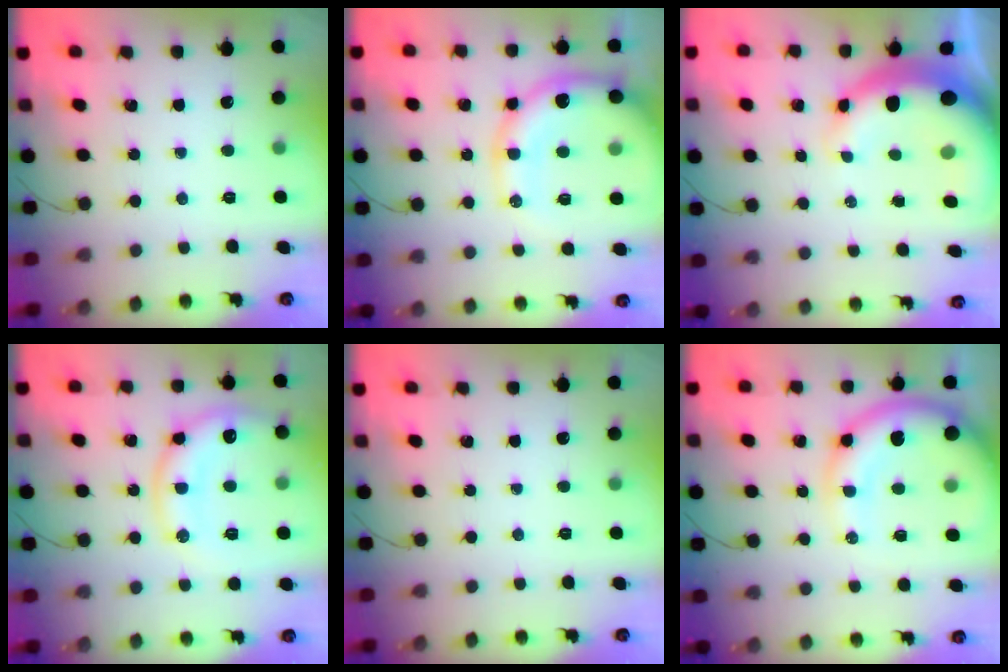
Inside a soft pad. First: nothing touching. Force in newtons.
{"total": 18.2, "press": 17.7, "slide": 4.2}
{"total": 13.5, "press": 13.2, "slide": 2.8}
{"total": 15.4, "press": 15.3, "slide": 1.5}
{"total": 0.0}
{"total": 14.9, "press": 14.5, "slide": 3.5}